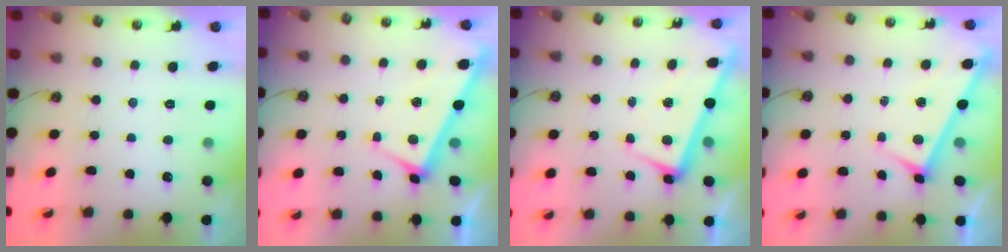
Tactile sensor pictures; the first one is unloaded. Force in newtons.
{"total": 3.4, "press": 3.4, "slide": 0.3}
{"total": 2.5, "press": 2.4, "slide": 0.7}
{"total": 3.4, "press": 3.4, "slide": 0.2}